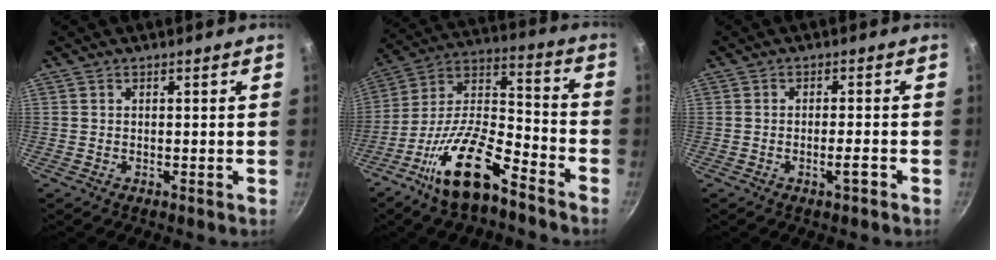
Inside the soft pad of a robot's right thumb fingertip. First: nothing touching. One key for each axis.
{"total": 18.1, "fx": -11.0, "fy": 6.5, "fz": 12.8, "tx": -0.219, "ty": 0.078, "tz": -0.214}
{"total": 2.8, "fx": -1.4, "fy": 0.5, "fz": 2.4, "tx": -0.040, "ty": 0.010, "tz": -0.024}